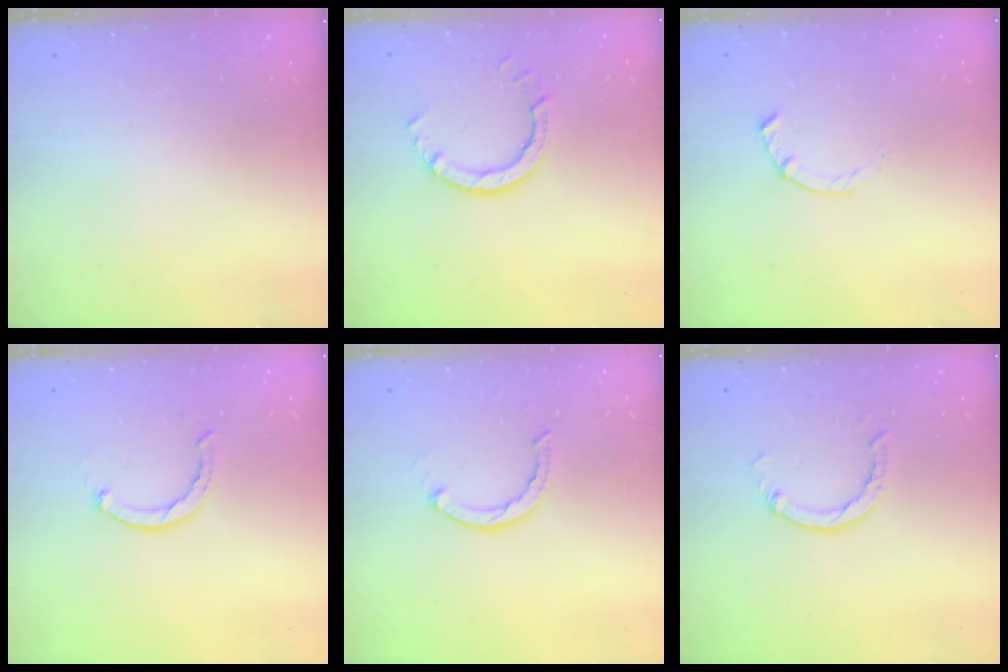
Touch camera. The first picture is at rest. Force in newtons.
{"total": 5.9, "press": 5.9, "slide": 0.5}
{"total": 2.3, "press": 2.2, "slide": 0.4}
{"total": 1.5, "press": 1.5, "slide": 0.3}
{"total": 2.3, "press": 2.3, "slide": 0.3}
{"total": 2.9, "press": 2.9, "slide": 0.4}